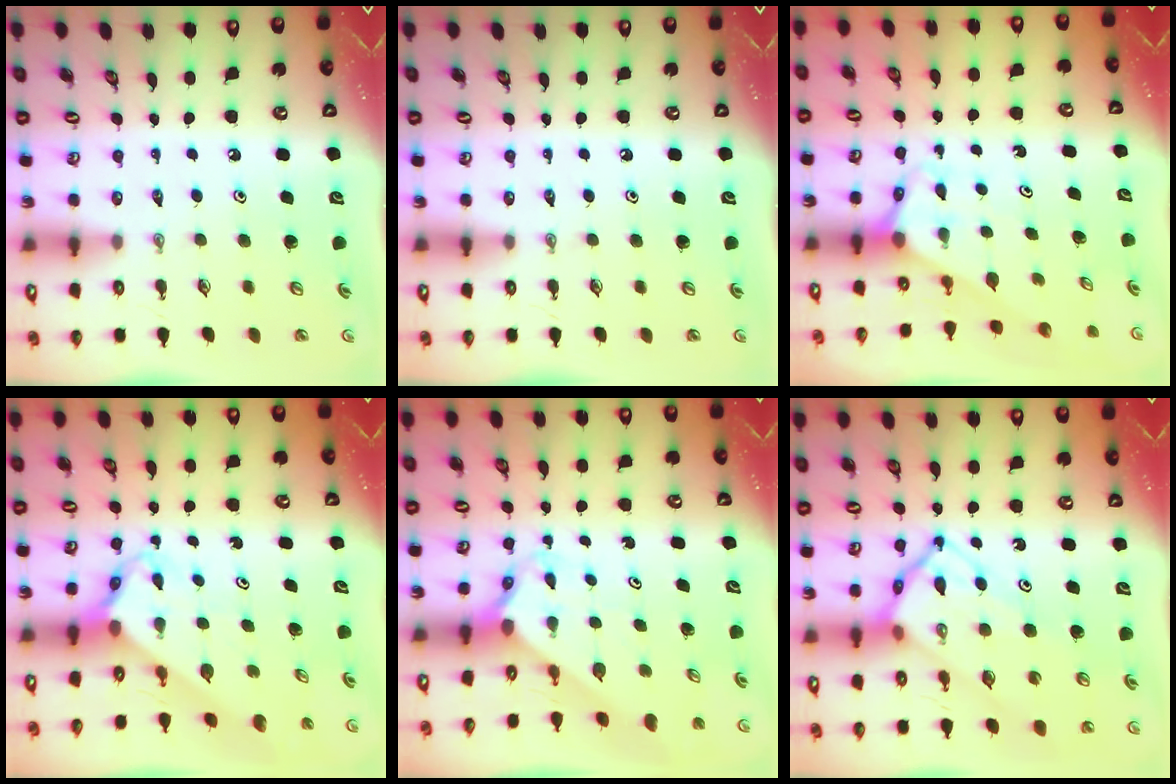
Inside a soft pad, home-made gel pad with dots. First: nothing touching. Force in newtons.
{"total": 0.0}
{"total": 2.6, "press": 2.6, "slide": 0.2}
{"total": 2.9, "press": 2.9, "slide": 0.3}
{"total": 2.3, "press": 2.3, "slide": 0.2}
{"total": 14.0, "press": 14.0, "slide": 1.3}